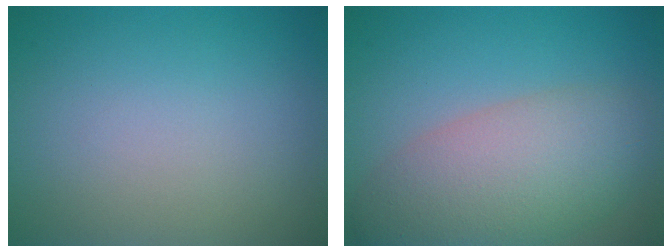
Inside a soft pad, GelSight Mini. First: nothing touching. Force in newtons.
{"total": 7.9, "press": 7.9, "slide": 0.6}